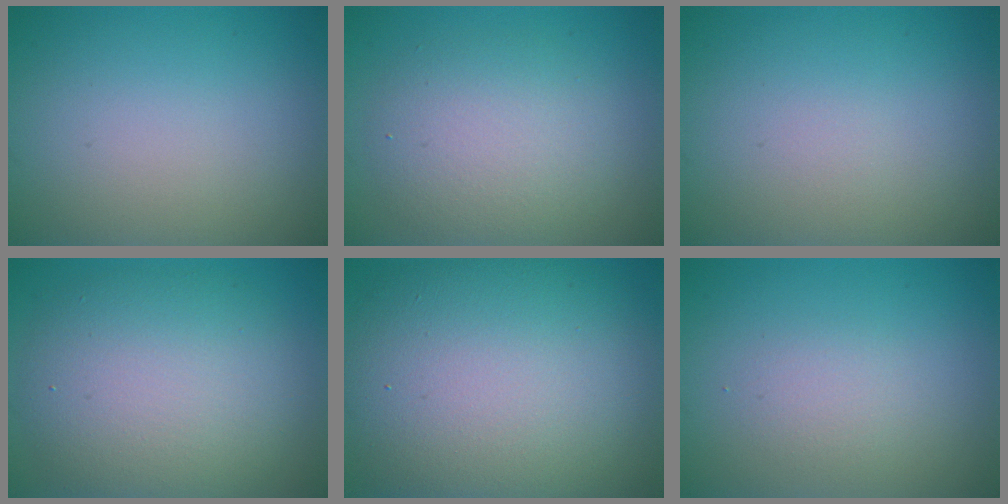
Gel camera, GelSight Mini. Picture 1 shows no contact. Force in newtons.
{"total": 4.8, "press": 4.7, "slide": 0.3}
{"total": 0.0}
{"total": 8.3, "press": 8.3, "slide": 0.6}
{"total": 14.0, "press": 14.0, "slide": 1.2}
{"total": 1.4, "press": 1.4, "slide": 0.0}